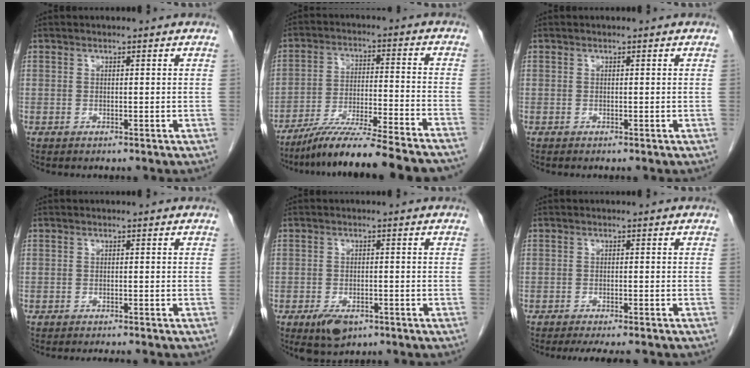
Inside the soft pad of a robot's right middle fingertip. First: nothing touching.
{"total": 19.3, "force": [-16.9, 0.0, 9.3], "torque": [-0.132, -0.024, -0.262]}
{"total": 0.0}
{"total": 3.1, "force": [-2.8, 0.3, 1.3], "torque": [-0.014, -0.004, -0.035]}
{"total": 4.6, "force": [-2.7, 2.2, 3.0], "torque": [-0.055, -0.005, -0.037]}
{"total": 7.6, "force": [-6.7, 1.3, 3.5], "torque": [-0.042, -0.012, -0.089]}